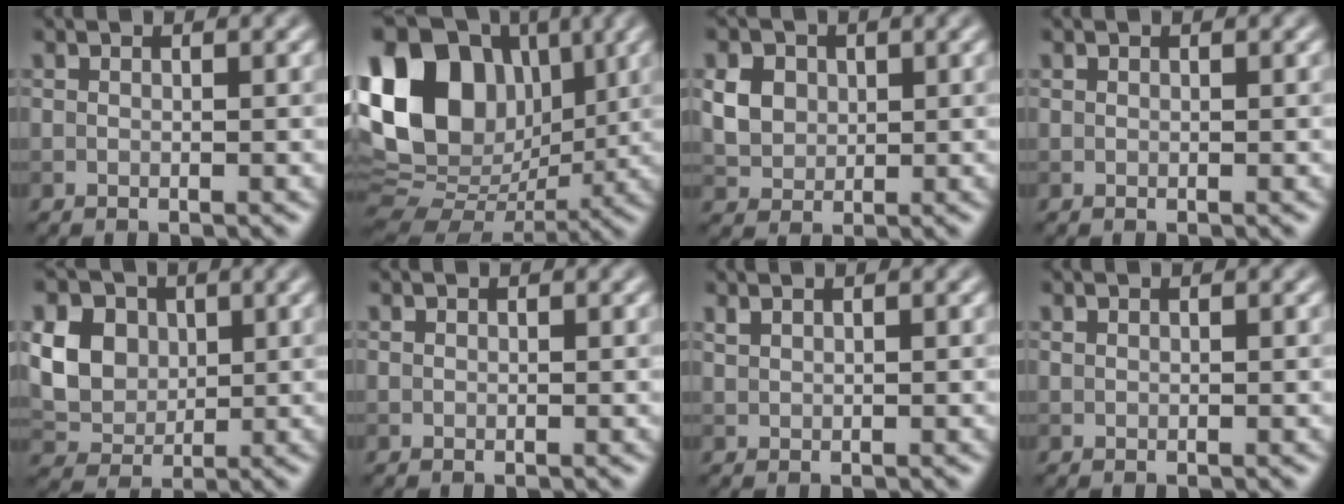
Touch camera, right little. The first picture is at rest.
{"total": 16.4, "force": [4.2, 12.2, 10.1], "torque": [-0.190, 0.032, 0.077]}
{"total": 4.4, "force": [1.4, 3.5, 2.2], "torque": [-0.062, 0.008, 0.028]}
{"total": 0.0}
{"total": 8.9, "force": [2.8, 7.0, 4.8], "torque": [-0.099, 0.024, 0.041]}
{"total": 0.0}
{"total": 0.7, "force": [0.7, 0.2, 0.3], "torque": [-0.007, 0.001, 0.016]}
{"total": 0.0}